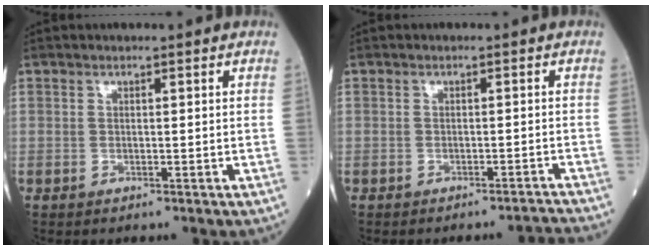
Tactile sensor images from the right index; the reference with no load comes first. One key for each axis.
{"total": 3.1, "fx": -2.8, "fy": -1.3, "fz": -0.1, "tx": 0.011, "ty": 0.001, "tz": -0.035}